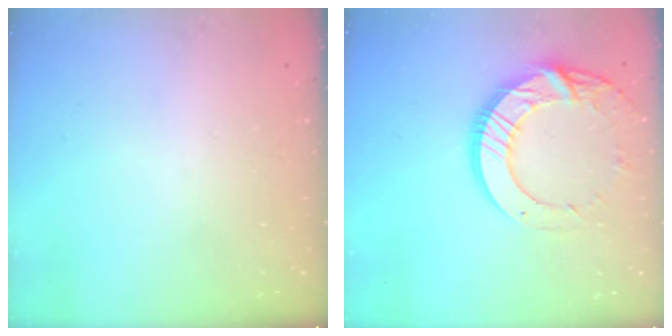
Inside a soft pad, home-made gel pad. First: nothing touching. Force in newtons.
{"total": 16.7, "press": 16.7, "slide": 1.4}